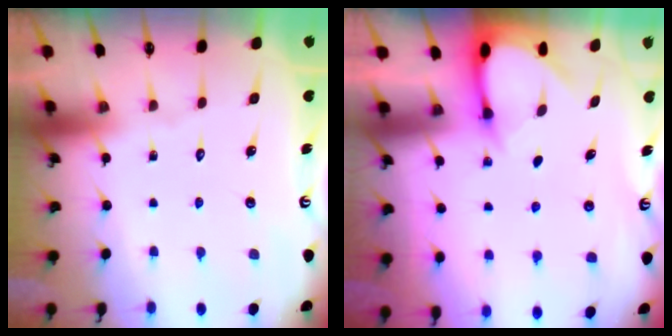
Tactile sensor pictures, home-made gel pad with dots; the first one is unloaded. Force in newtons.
{"total": 3.7, "press": 3.6, "slide": 0.3}